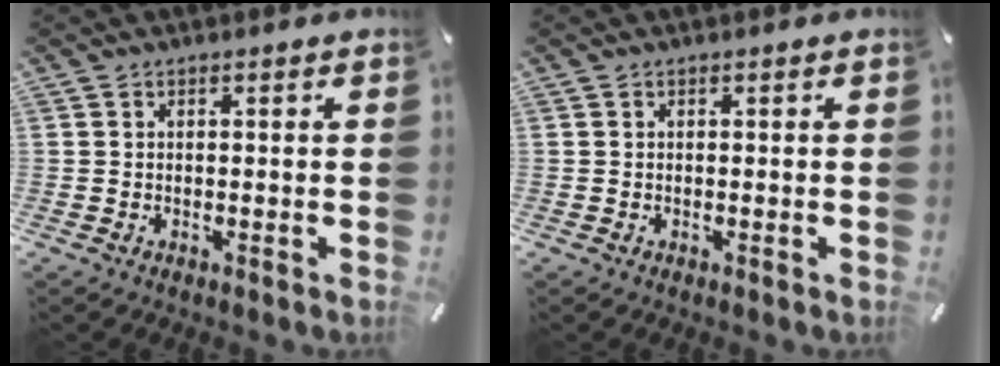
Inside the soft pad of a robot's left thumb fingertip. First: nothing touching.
{"total": 0.0}